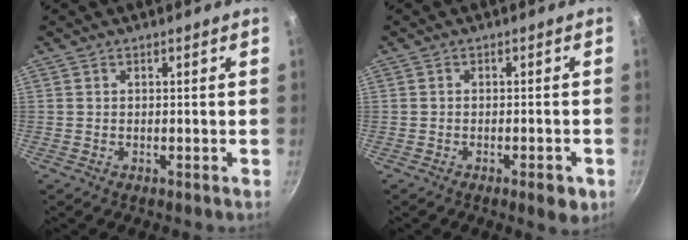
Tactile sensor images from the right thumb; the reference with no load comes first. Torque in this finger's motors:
{"motor_torque": [0.45, 0.78, -0.24, 0.05, 0.11]}